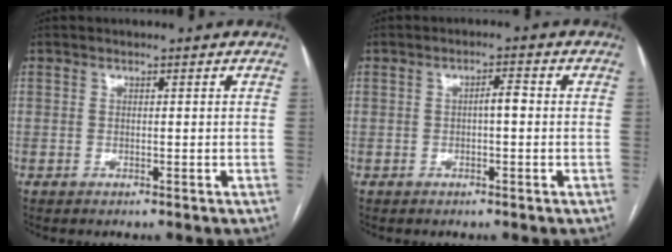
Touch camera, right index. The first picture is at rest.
{"total": 2.2, "force": [-0.2, 0.5, 2.1], "torque": [-0.033, 0.006, -0.003]}